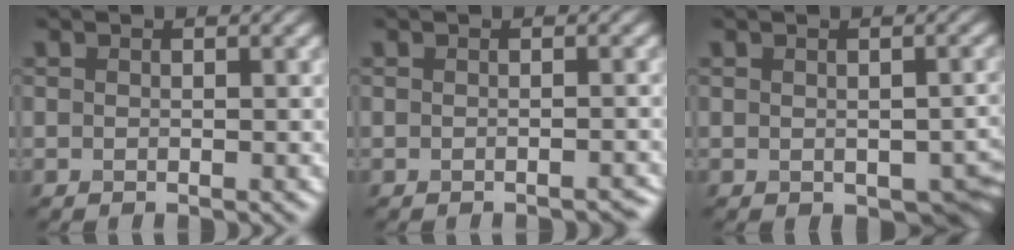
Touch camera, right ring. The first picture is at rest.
{"total": 1.2, "force": [-1.1, 0.2, 0.5], "torque": [0.002, 0.003, -0.014]}
{"total": 3.8, "force": [-0.9, 2.2, 2.9], "torque": [-0.038, -0.019, -0.001]}